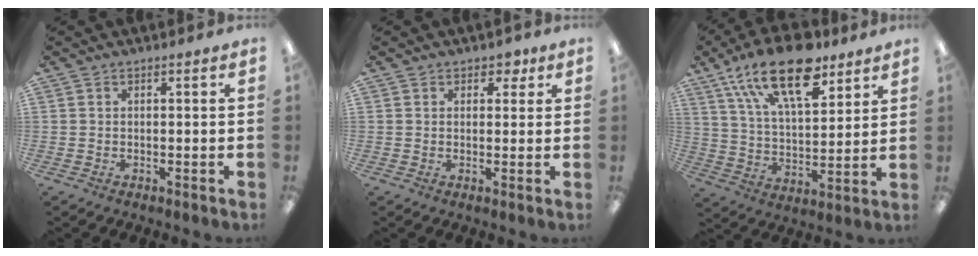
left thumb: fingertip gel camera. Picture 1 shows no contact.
{"total": 3.1, "force": [1.7, 2.3, 1.1], "torque": [0.000, -0.003, 0.027]}
{"total": 20.3, "force": [12.9, 8.9, 13.0], "torque": [-0.224, -0.053, 0.221]}